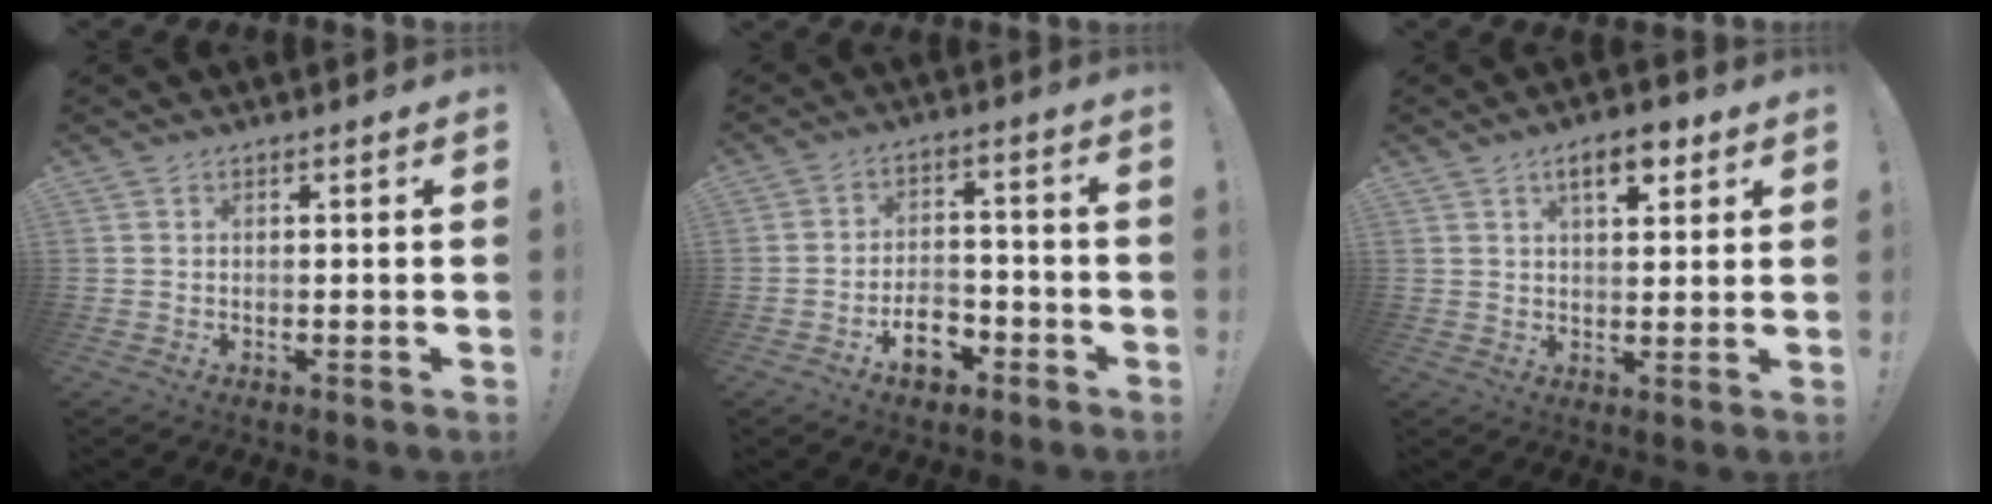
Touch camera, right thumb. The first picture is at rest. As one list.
[{"total": 8.5, "force": [-4.9, 5.2, 4.6], "torque": [-0.058, 0.041, -0.081]}, {"total": 7.3, "force": [3.9, 3.3, 5.2], "torque": [-0.075, -0.006, 0.066]}]